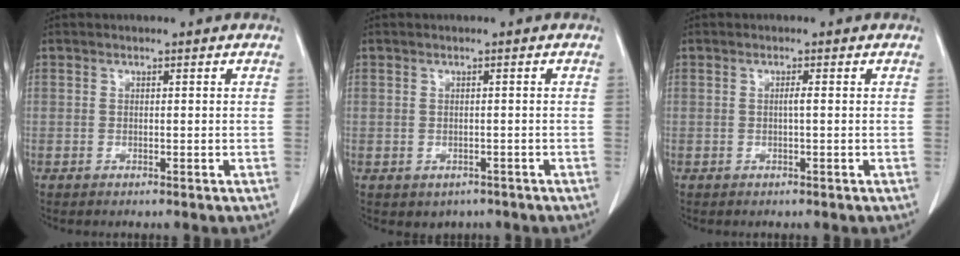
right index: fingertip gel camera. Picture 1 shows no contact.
{"total": 2.2, "force": [-1.2, 1.8, 0.6], "torque": [-0.007, 0.003, -0.009]}
{"total": 0.8, "force": [0.0, -0.1, 0.8], "torque": [-0.015, 0.000, -0.002]}